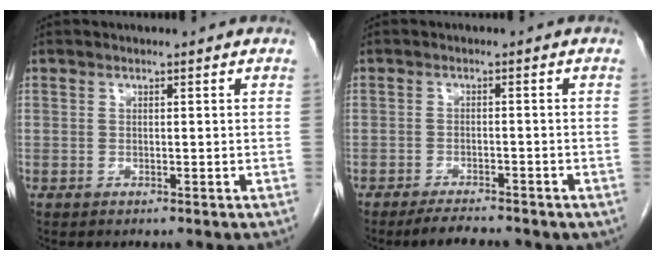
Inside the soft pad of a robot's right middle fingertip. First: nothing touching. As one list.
[{"total": 5.3, "force": [-4.4, 1.4, 2.6], "torque": [-0.044, -0.008, -0.062]}]